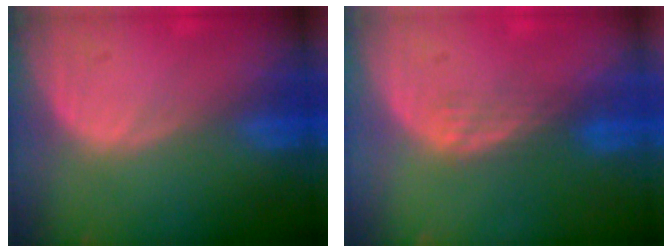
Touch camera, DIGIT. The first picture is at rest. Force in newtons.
{"total": 2.2, "press": 2.2, "slide": 0.2}